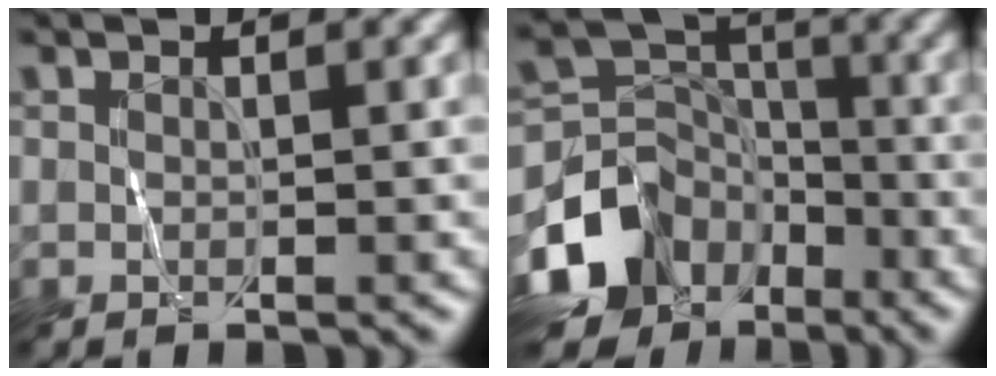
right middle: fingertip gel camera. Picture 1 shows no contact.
{"total": 10.6, "force": [-6.3, 7.5, 4.1], "torque": [-0.078, 0.007, -0.119]}